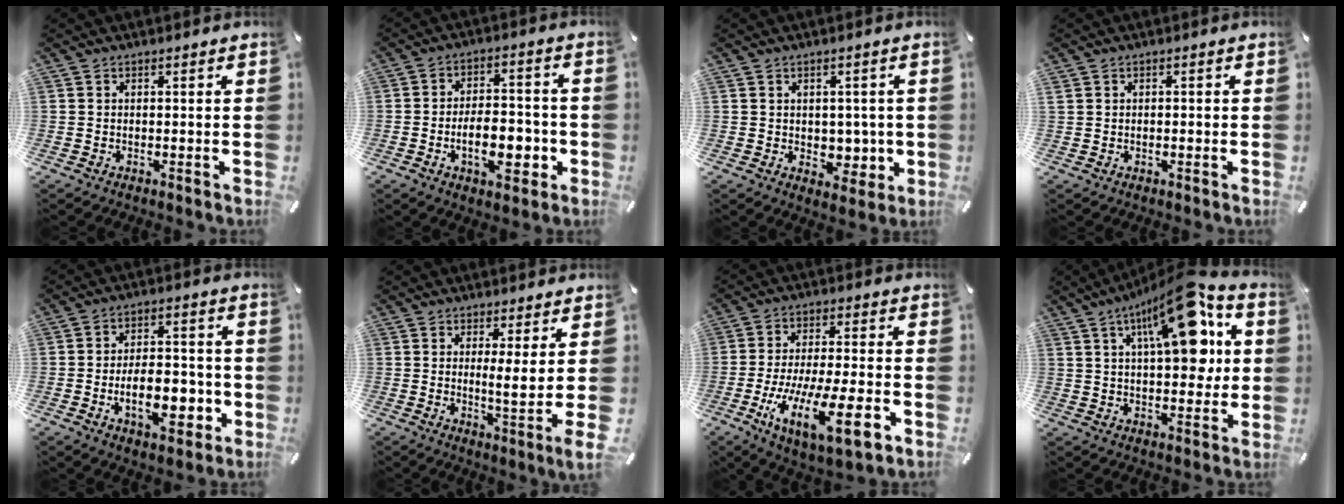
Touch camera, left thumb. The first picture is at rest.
{"total": 11.4, "force": [-3.5, 6.3, 8.8], "torque": [-0.139, 0.003, -0.060]}
{"total": 5.1, "force": [0.3, 4.2, 2.7], "torque": [-0.017, -0.006, 0.003]}
{"total": 0.7, "force": [-0.1, 0.6, 0.4], "torque": [-0.006, 0.002, -0.004]}
{"total": 13.1, "force": [-3.9, 7.2, 10.2], "torque": [-0.167, 0.004, -0.066]}
{"total": 6.8, "force": [0.8, -0.5, 6.7], "torque": [-0.104, -0.021, 0.011]}
{"total": 17.0, "force": [-7.0, 4.2, 14.9], "torque": [-0.282, 0.003, -0.108]}
{"total": 19.8, "force": [8.0, 8.1, 16.2], "torque": [-0.232, -0.038, 0.125]}